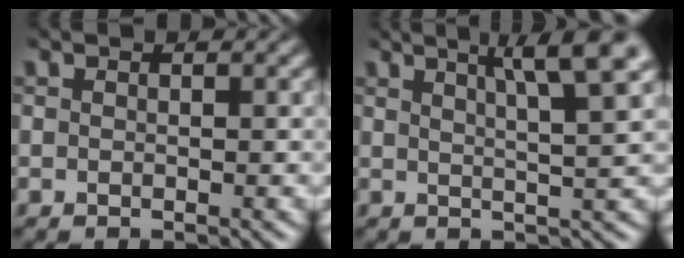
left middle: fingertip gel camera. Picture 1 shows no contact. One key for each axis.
{"total": 6.2, "fx": 3.2, "fy": 1.0, "fz": 5.2, "tx": -0.059, "ty": 0.015, "tz": 0.045}